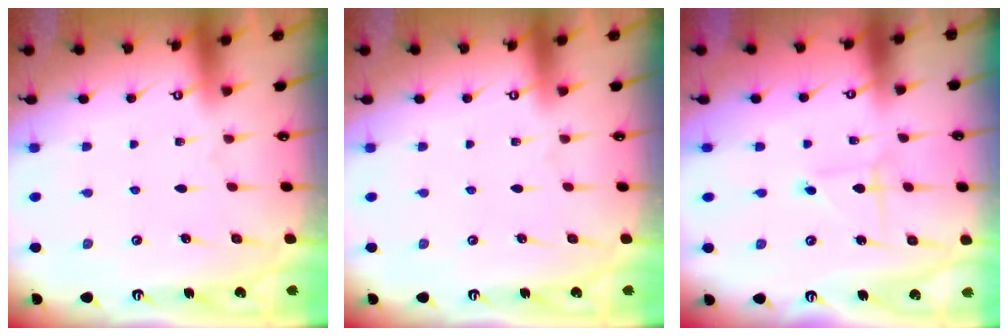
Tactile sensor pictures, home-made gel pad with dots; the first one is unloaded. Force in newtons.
{"total": 0.0}
{"total": 0.9, "press": 0.9, "slide": 0.0}